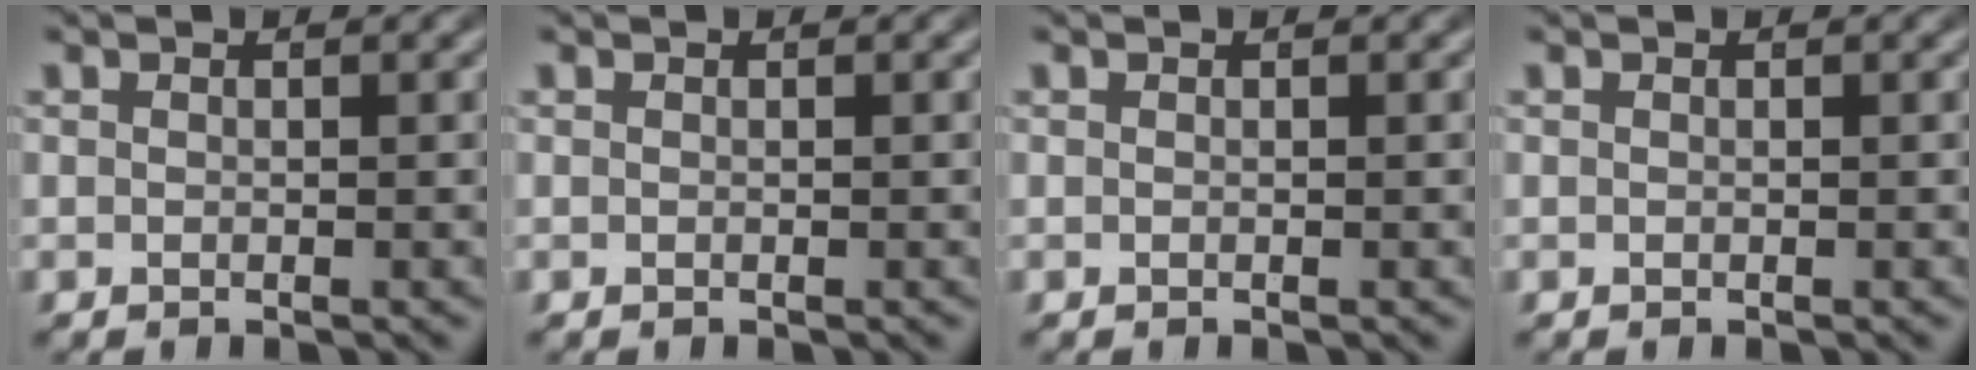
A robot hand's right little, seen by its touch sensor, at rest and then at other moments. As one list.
[{"total": 0.0}, {"total": 0.0}, {"total": 0.0}]